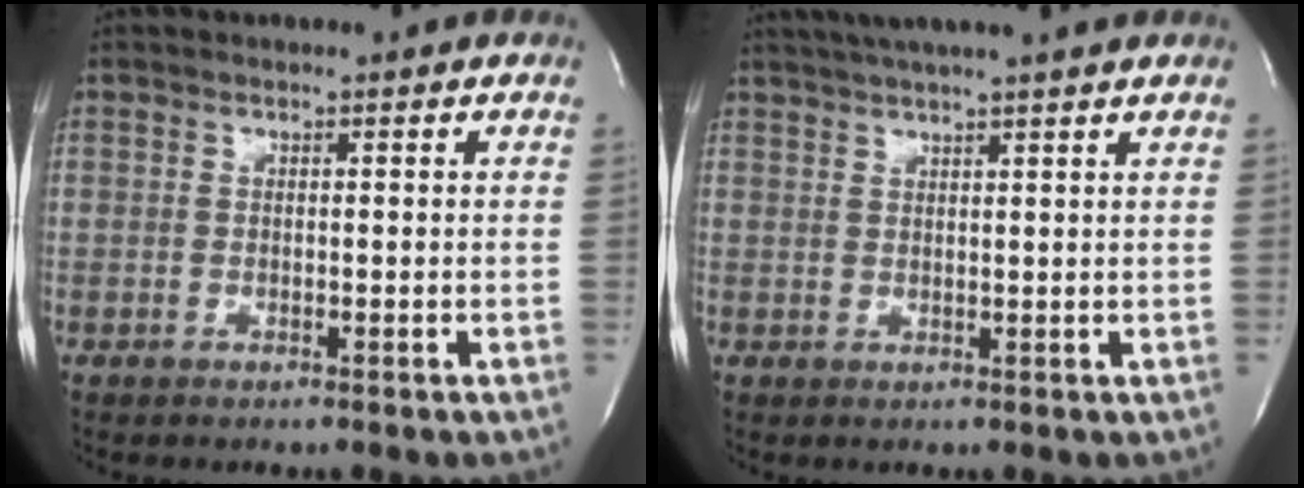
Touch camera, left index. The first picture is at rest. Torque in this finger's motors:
{"motor_torque": [0.00, -0.09, 0.65, 0.18]}